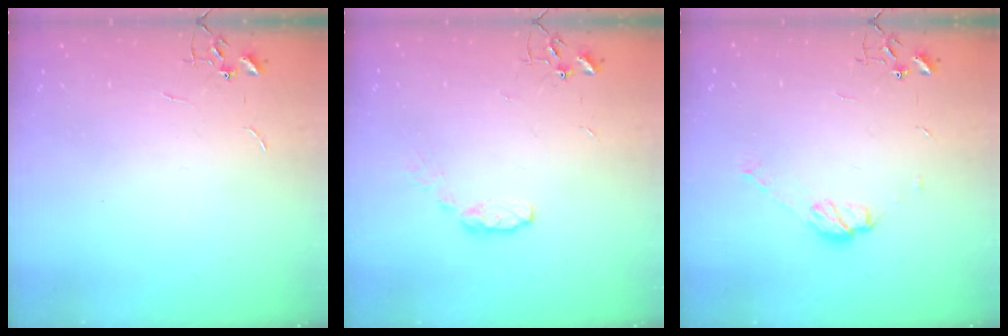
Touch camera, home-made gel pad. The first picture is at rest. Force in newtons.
{"total": 5.6, "press": 5.6, "slide": 0.5}
{"total": 7.6, "press": 7.6, "slide": 0.3}